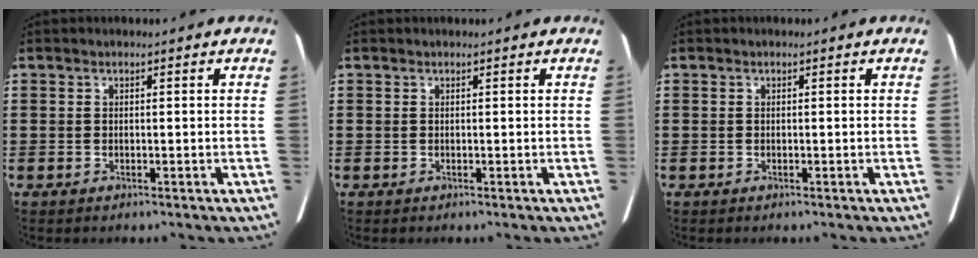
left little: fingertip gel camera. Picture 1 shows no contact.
{"total": 0.0}
{"total": 0.0}